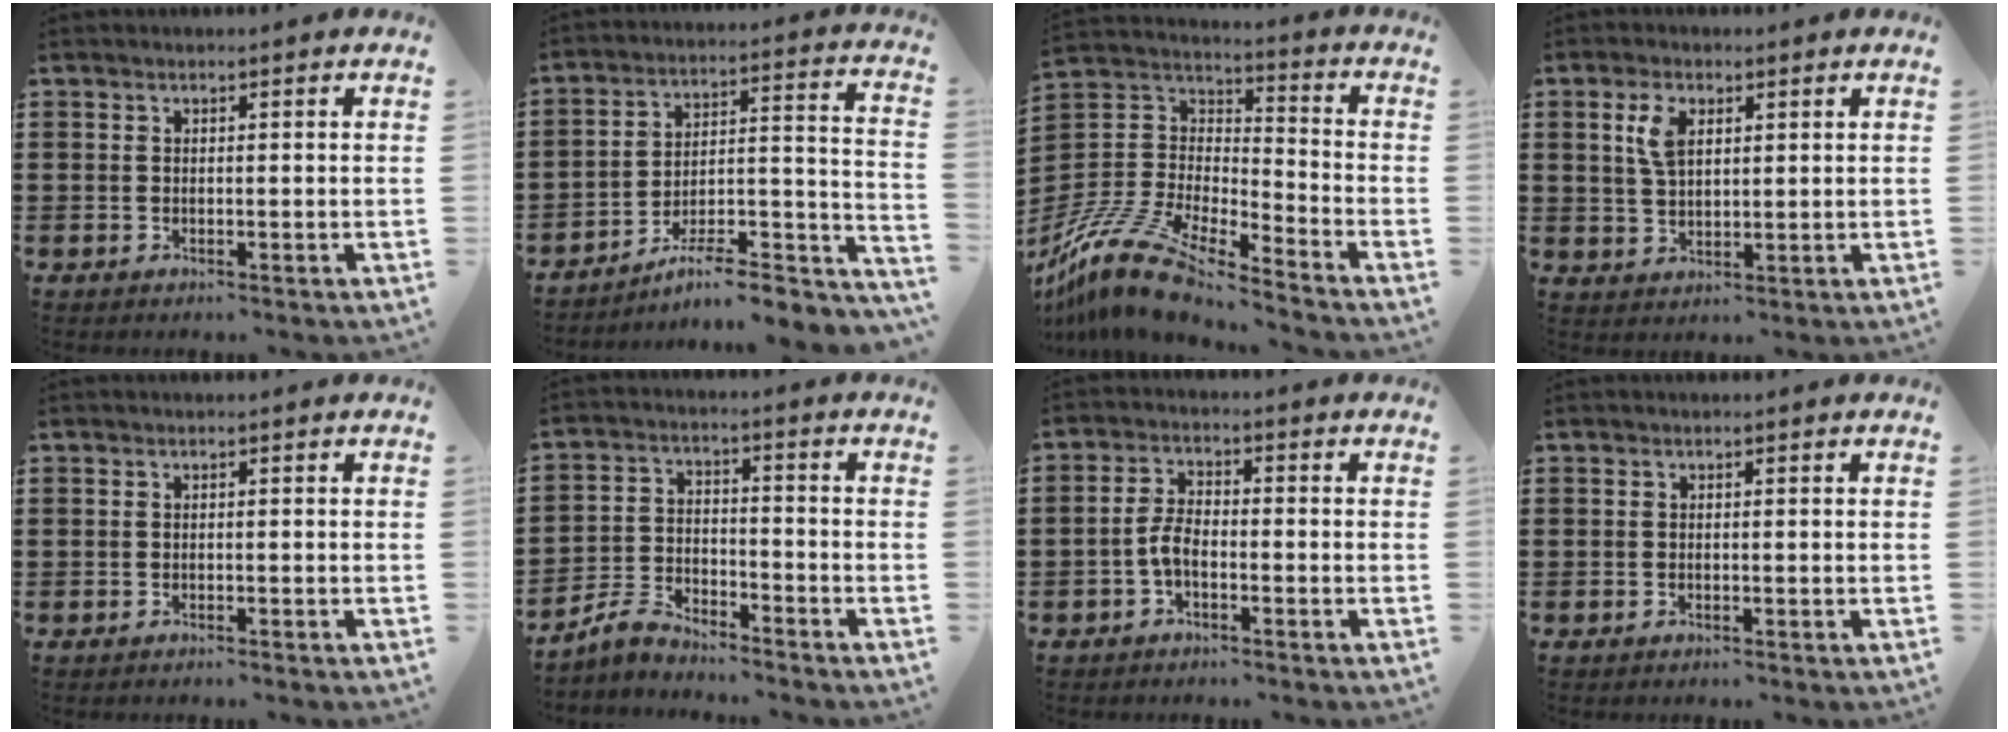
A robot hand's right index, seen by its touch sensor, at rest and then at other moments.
{"total": 7.5, "force": [-6.1, 1.4, 4.2], "torque": [-0.061, 0.000, -0.116]}
{"total": 12.8, "force": [-11.3, 2.3, 5.5], "torque": [-0.138, 0.016, -0.231]}
{"total": 4.7, "force": [1.8, 2.5, 3.6], "torque": [-0.081, 0.011, 0.031]}
{"total": 0.0}
{"total": 4.5, "force": [-4.2, 1.2, 1.2], "torque": [-0.046, 0.002, -0.092]}
{"total": 3.8, "force": [-1.6, 1.6, 3.0], "torque": [-0.082, -0.003, -0.038]}
{"total": 0.0}